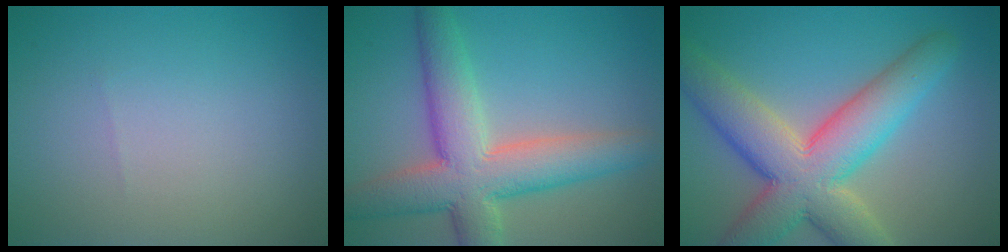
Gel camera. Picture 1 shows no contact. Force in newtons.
{"total": 8.5, "press": 8.5, "slide": 0.4}
{"total": 10.0, "press": 9.9, "slide": 0.9}